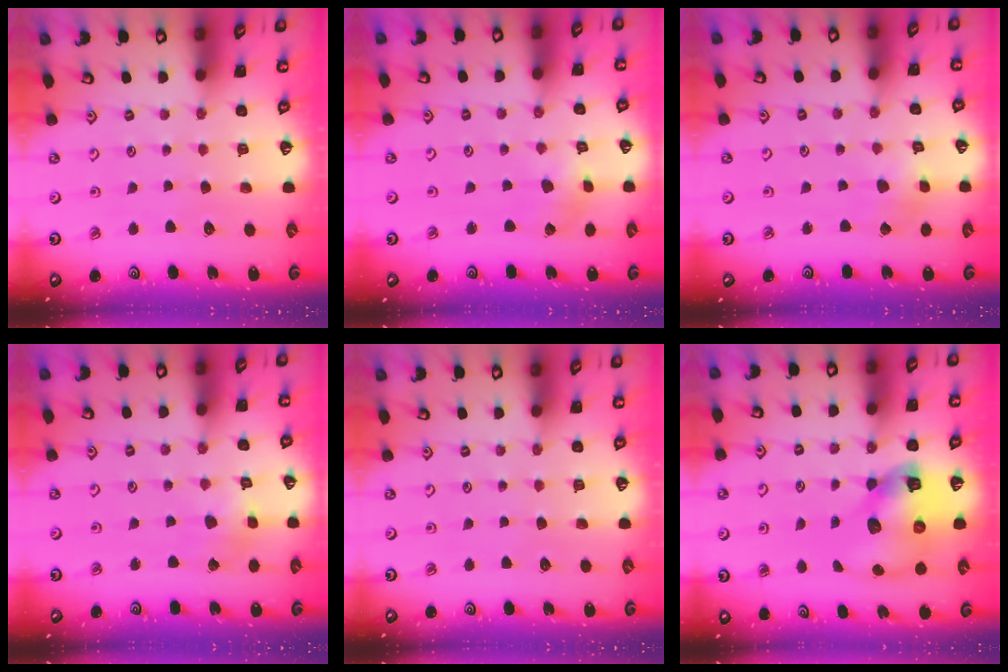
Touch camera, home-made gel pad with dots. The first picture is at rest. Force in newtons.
{"total": 1.3, "press": 1.2, "slide": 0.3}
{"total": 2.1, "press": 2.1, "slide": 0.3}
{"total": 2.7, "press": 2.6, "slide": 0.3}
{"total": 0.0}
{"total": 13.1, "press": 12.9, "slide": 2.0}